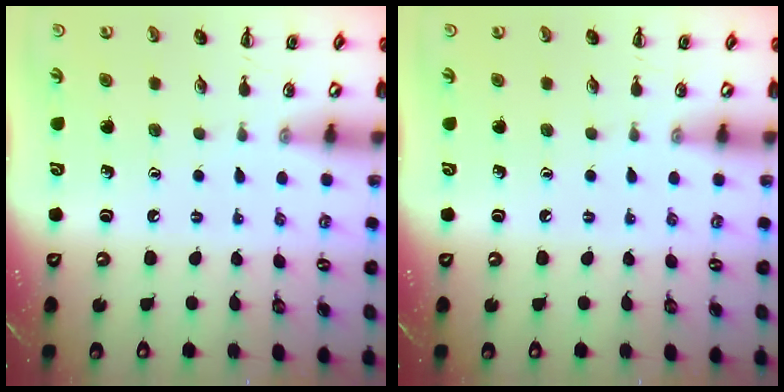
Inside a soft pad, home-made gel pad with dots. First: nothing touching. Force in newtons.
{"total": 0.0}